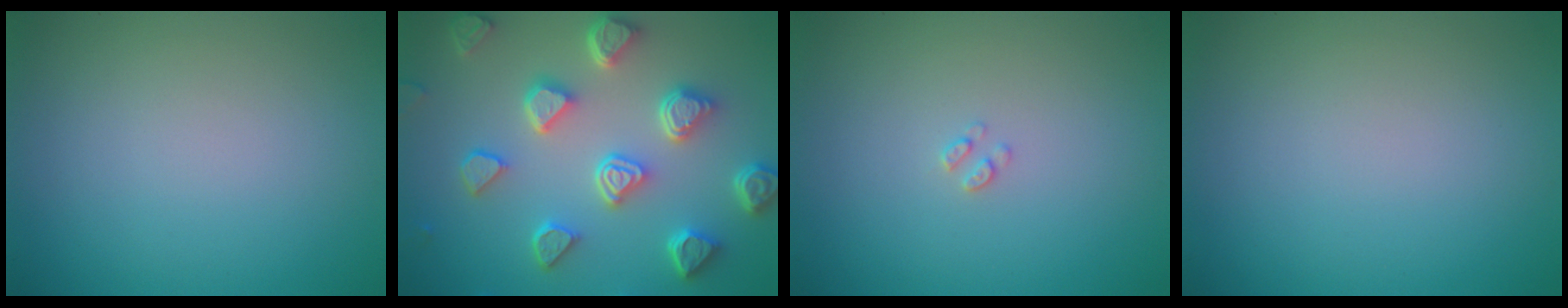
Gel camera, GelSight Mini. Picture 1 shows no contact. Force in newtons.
{"total": 6.7, "press": 5.3, "slide": 4.0}
{"total": 0.7, "press": 0.6, "slide": 0.1}
{"total": 0.0}